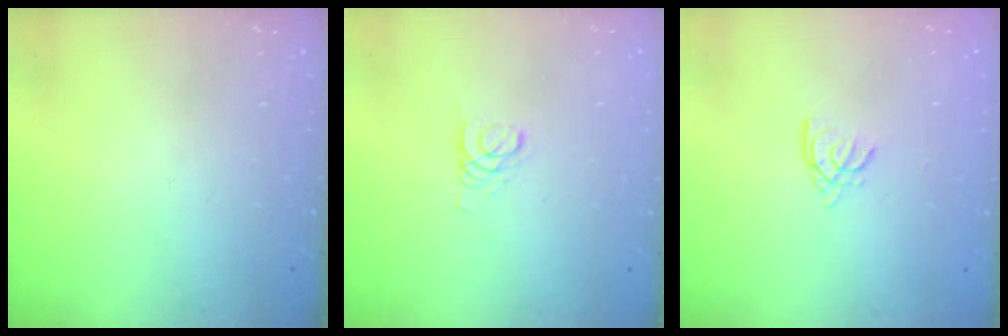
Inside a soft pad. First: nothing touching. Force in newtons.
{"total": 2.7, "press": 2.7, "slide": 0.3}
{"total": 3.6, "press": 3.6, "slide": 0.4}